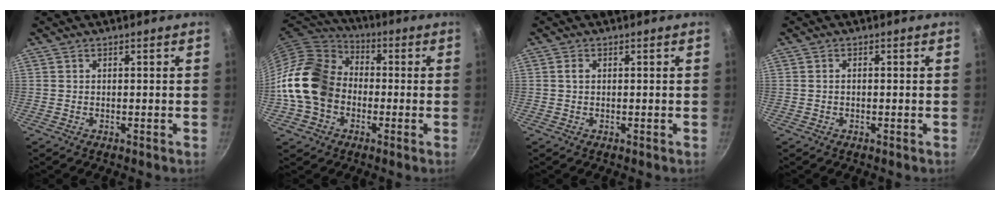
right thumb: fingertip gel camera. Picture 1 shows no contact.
{"total": 17.4, "force": [-2.1, 13.7, 10.4], "torque": [-0.174, 0.041, -0.051]}
{"total": 1.2, "force": [0.2, 0.8, 0.8], "torque": [-0.015, 0.004, 0.003]}
{"total": 0.7, "force": [-0.2, 0.4, 0.5], "torque": [-0.010, 0.004, -0.002]}